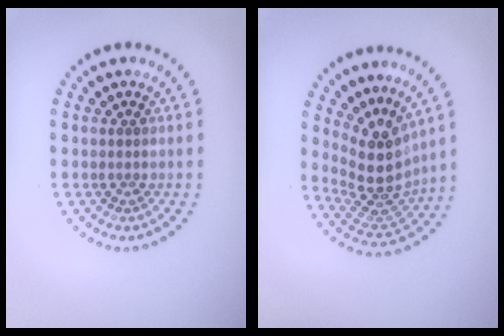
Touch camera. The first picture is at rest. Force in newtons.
{"total": 4.5, "press": 3.3, "slide": 3.0}